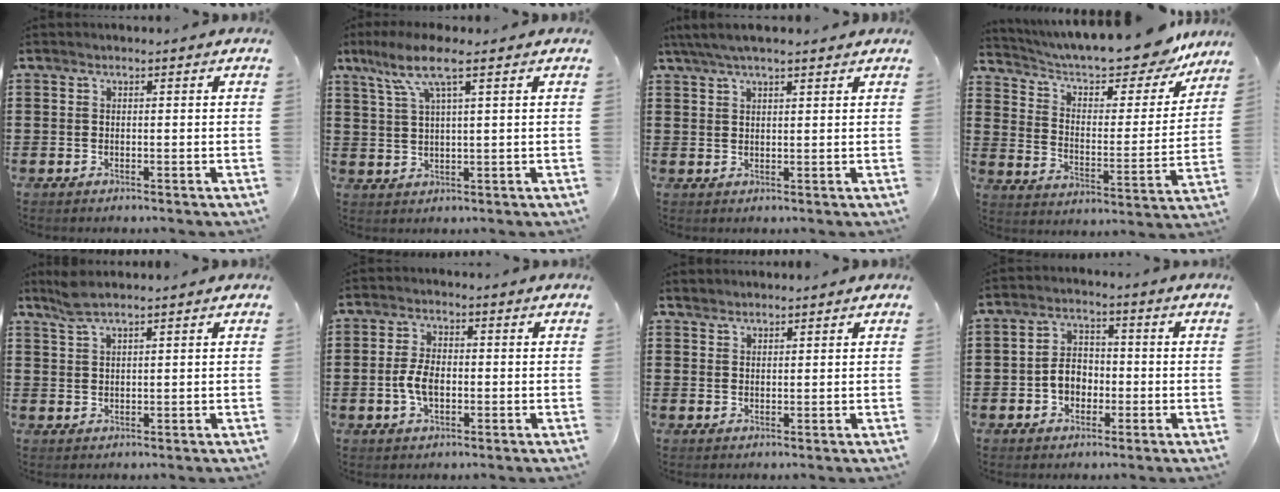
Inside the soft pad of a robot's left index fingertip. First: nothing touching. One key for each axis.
{"total": 6.9, "fx": 3.5, "fy": 1.1, "fz": 5.9, "tx": -0.131, "ty": 0.004, "tz": 0.057}
{"total": 3.9, "fx": 2.9, "fy": 0.8, "fz": 2.5, "tx": -0.053, "ty": 0.003, "tz": 0.052}
{"total": 9.7, "fx": 8.9, "fy": 1.3, "fz": 3.7, "tx": -0.088, "ty": -0.067, "tz": 0.145}
{"total": 3.0, "fx": 2.3, "fy": 0.3, "fz": 1.9, "tx": -0.042, "ty": 0.003, "tz": 0.042}
{"total": 4.5, "fx": -0.8, "fy": 2.4, "fz": 3.7, "tx": -0.089, "ty": 0.000, "tz": -0.020}
{"total": 1.5, "fx": 1.4, "fy": 0.3, "fz": -0.2, "tx": 0.001, "ty": 0.001, "tz": 0.028}
{"total": 4.5, "fx": -1.3, "fy": 3.3, "fz": 2.6, "tx": -0.062, "ty": 0.007, "tz": -0.029}